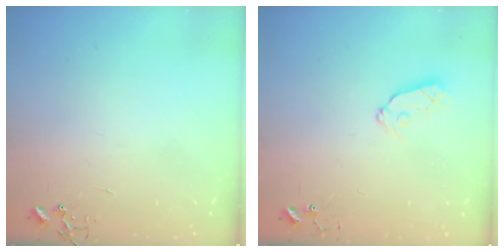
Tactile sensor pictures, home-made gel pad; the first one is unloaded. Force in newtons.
{"total": 7.3, "press": 7.3, "slide": 0.4}